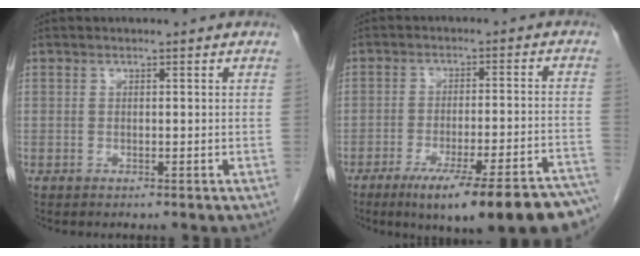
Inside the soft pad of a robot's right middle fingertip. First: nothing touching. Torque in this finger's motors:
{"motor_torque": [1.09, -1.05, 0.20, 0.07]}